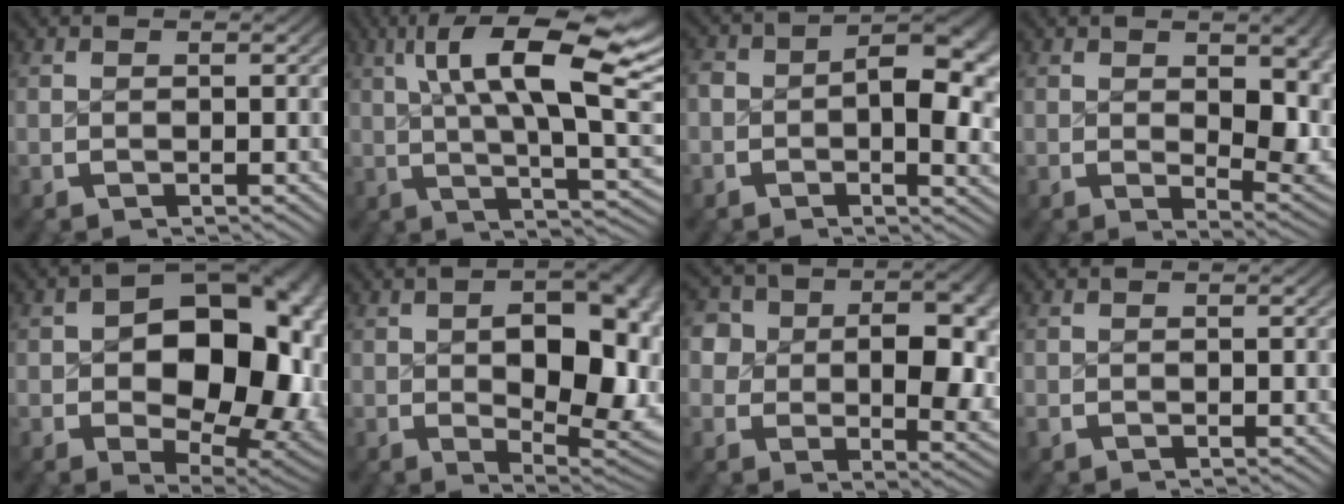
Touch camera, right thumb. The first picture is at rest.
{"total": 12.2, "force": [3.1, 5.0, 10.6], "torque": [-0.150, 0.008, 0.046]}
{"total": 6.5, "force": [0.1, 3.6, 5.4], "torque": [-0.062, -0.012, -0.003]}
{"total": 4.8, "force": [0.8, 2.3, 4.1], "torque": [-0.049, -0.021, 0.023]}
{"total": 16.8, "force": [-0.5, 10.6, 12.9], "torque": [-0.201, -0.055, 0.016]}
{"total": 9.1, "force": [-0.2, 4.6, 7.9], "torque": [-0.117, -0.035, 0.014]}
{"total": 9.3, "force": [0.7, 6.7, 6.4], "torque": [-0.105, -0.035, 0.020]}
{"total": 0.5, "force": [-0.3, 0.4, 0.1], "torque": [-0.006, -0.005, -0.006]}